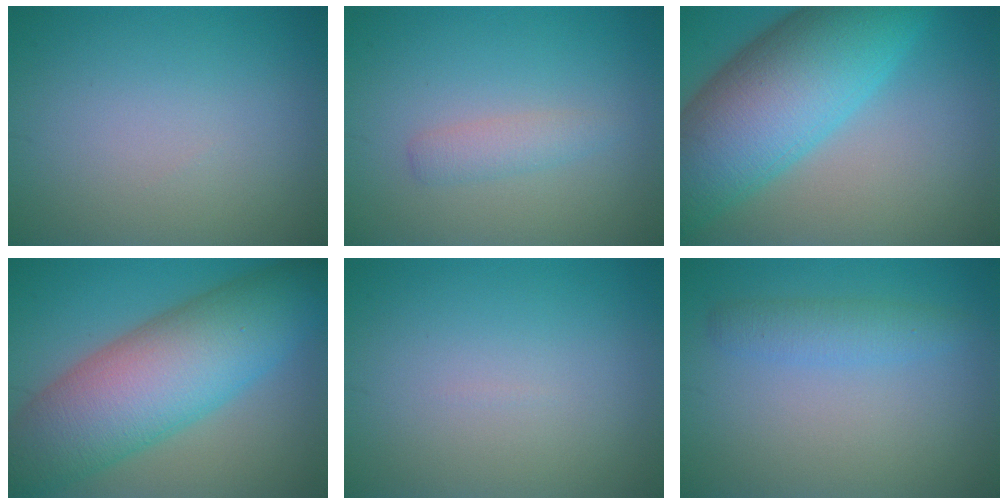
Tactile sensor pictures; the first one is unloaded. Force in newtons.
{"total": 1.7, "press": 1.7, "slide": 0.1}
{"total": 12.8, "press": 12.8, "slide": 0.5}
{"total": 12.4, "press": 12.4, "slide": 0.4}
{"total": 0.0}
{"total": 2.2, "press": 2.2, "slide": 0.2}